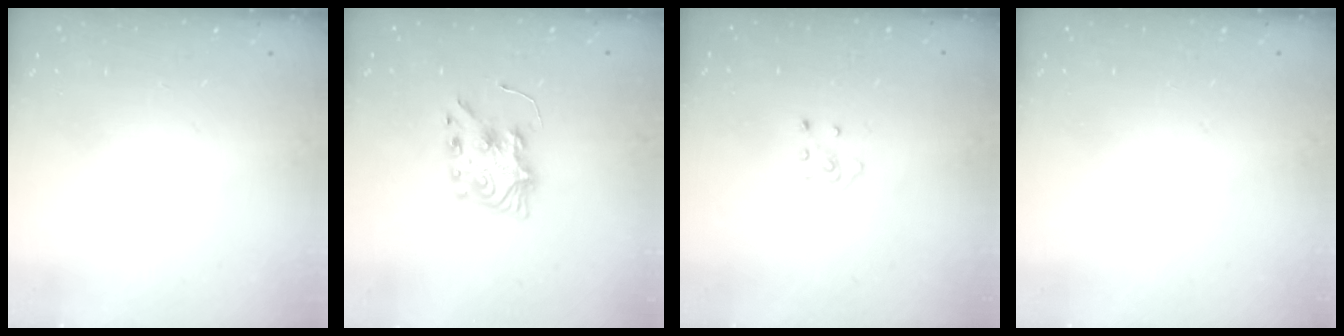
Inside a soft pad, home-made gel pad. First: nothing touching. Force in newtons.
{"total": 7.7, "press": 7.7, "slide": 0.3}
{"total": 2.9, "press": 2.9, "slide": 0.2}
{"total": 0.0}